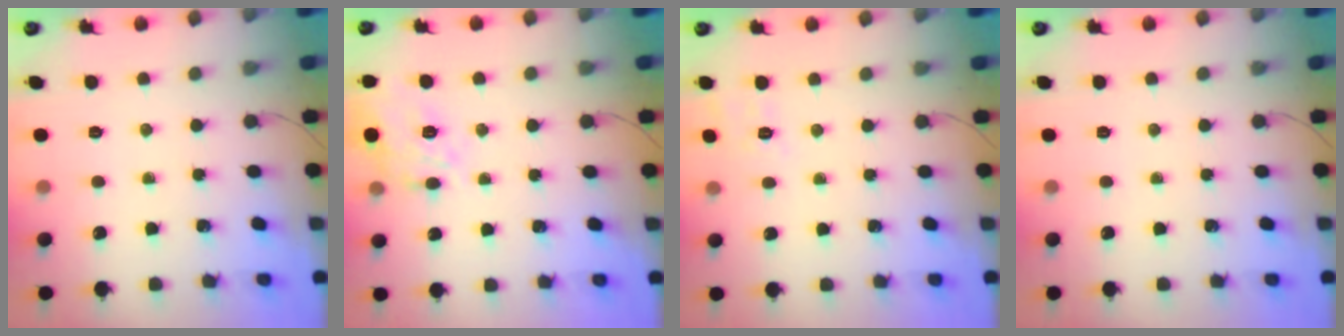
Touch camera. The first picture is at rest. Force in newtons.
{"total": 14.8, "press": 14.7, "slide": 1.4}
{"total": 2.8, "press": 2.0, "slide": 2.0}
{"total": 0.0}